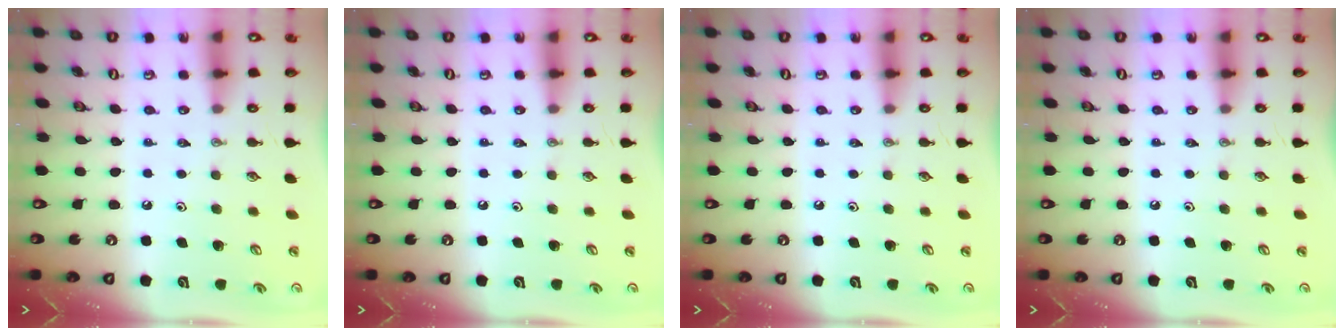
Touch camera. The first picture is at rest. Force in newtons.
{"total": 0.0}
{"total": 0.0}
{"total": 0.0}